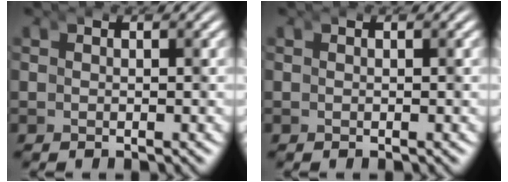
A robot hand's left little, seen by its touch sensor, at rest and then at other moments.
{"total": 0.0}